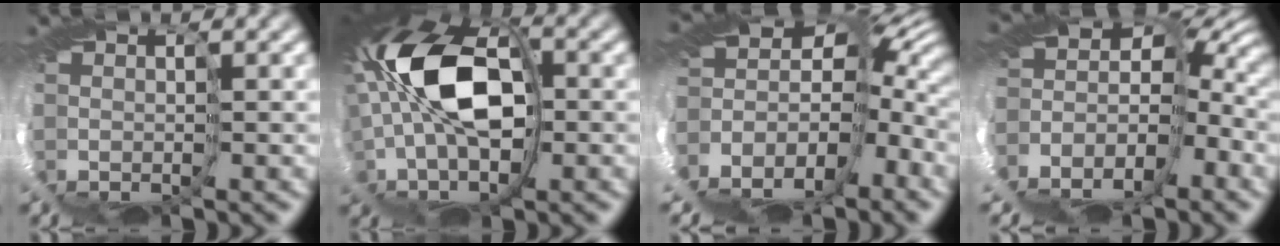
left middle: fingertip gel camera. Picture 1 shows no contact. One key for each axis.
{"total": 13.0, "fx": -0.2, "fy": 7.6, "fz": 10.5, "tx": -0.202, "ty": 0.005, "tz": -0.030}
{"total": 11.2, "fx": -6.1, "fy": 6.0, "fz": 7.3, "tx": -0.115, "ty": -0.016, "tz": -0.072}
{"total": 10.2, "fx": -5.5, "fy": 6.2, "fz": 5.8, "tx": -0.103, "ty": -0.023, "tz": -0.061}